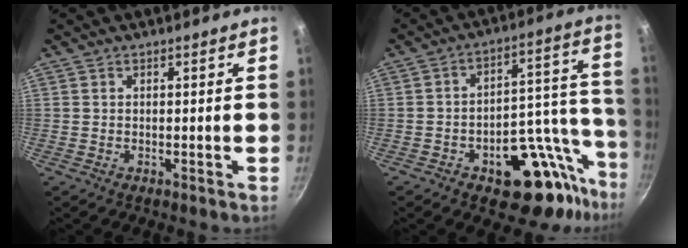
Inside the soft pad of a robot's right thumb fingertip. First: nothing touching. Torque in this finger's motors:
{"motor_torque": [2.89, 2.12, 1.34, -0.90, 0.22]}